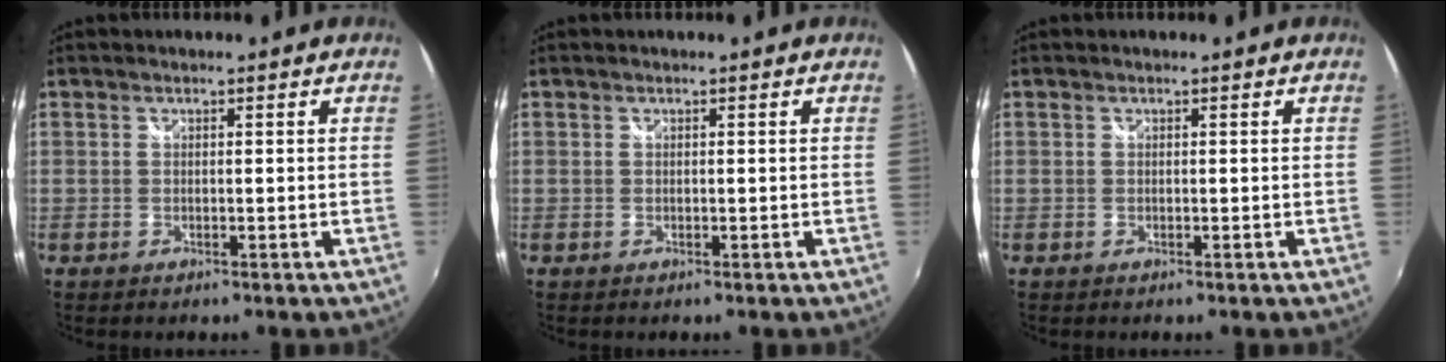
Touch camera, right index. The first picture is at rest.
{"total": 0.0}
{"total": 0.0}